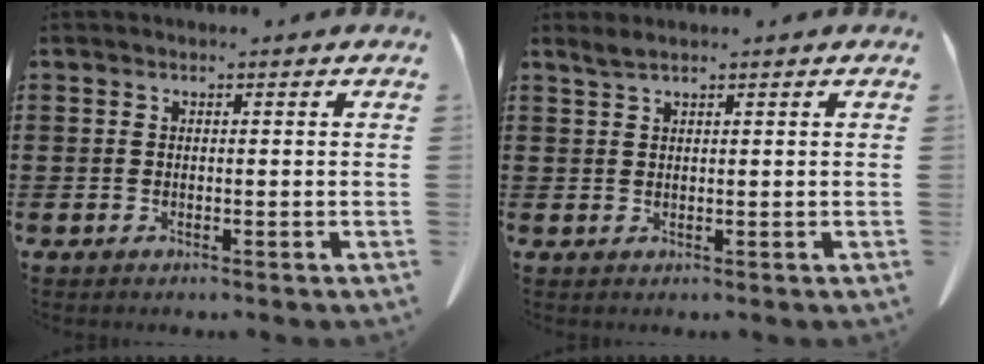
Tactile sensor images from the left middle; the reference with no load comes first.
{"total": 1.4, "force": [1.2, 0.0, 0.7], "torque": [-0.016, 0.000, 0.022]}